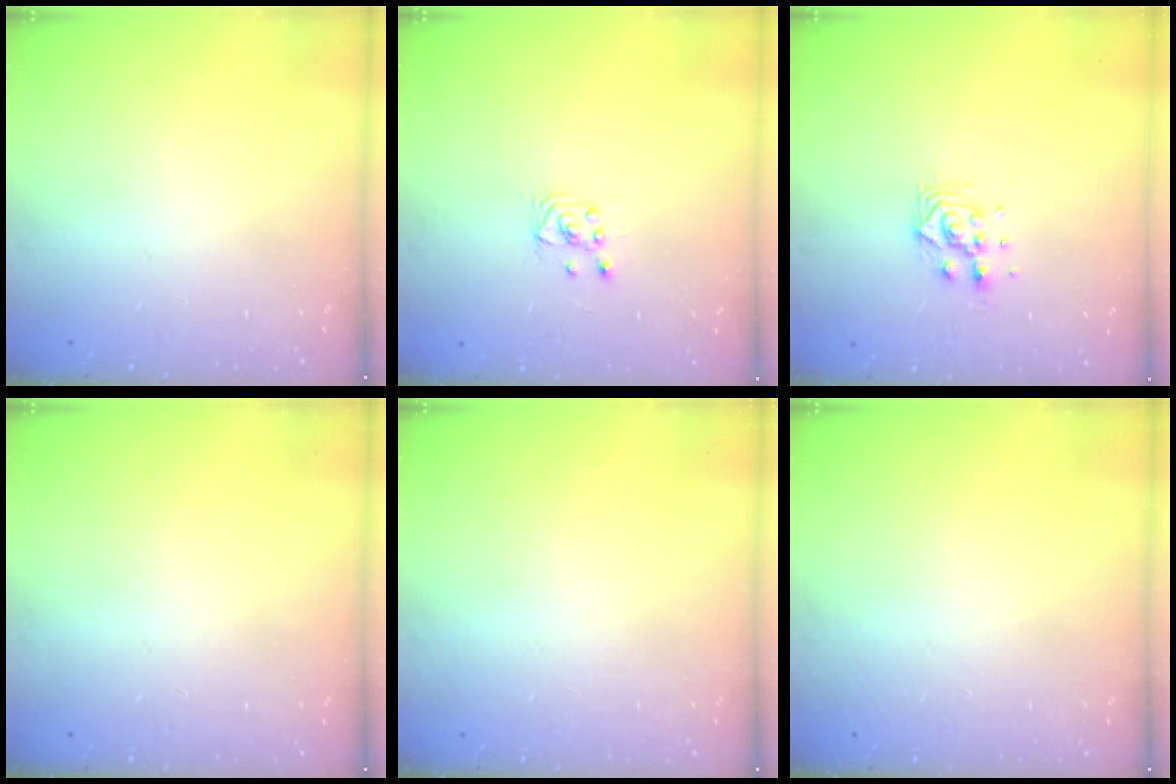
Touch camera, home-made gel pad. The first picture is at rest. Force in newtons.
{"total": 1.6, "press": 1.6, "slide": 0.0}
{"total": 7.0, "press": 7.0, "slide": 0.5}
{"total": 0.0}
{"total": 0.0}
{"total": 0.0}